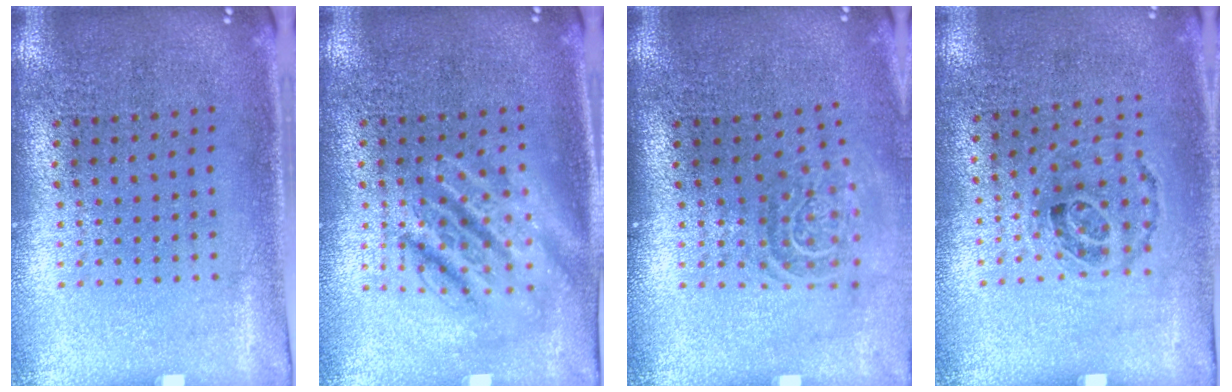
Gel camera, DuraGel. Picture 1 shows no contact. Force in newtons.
{"total": 2.6, "press": 2.6, "slide": 0.3}
{"total": 1.6, "press": 1.1, "slide": 1.1}
{"total": 0.9, "press": 0.7, "slide": 0.6}